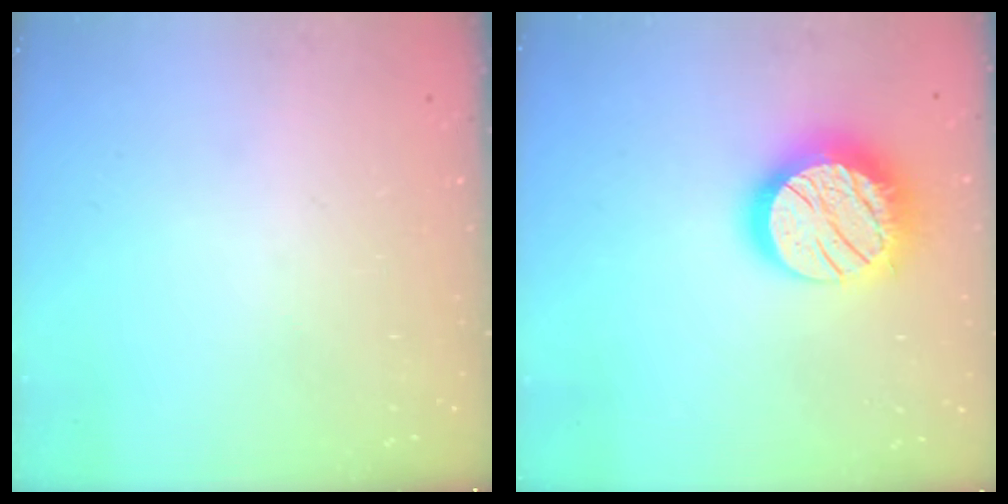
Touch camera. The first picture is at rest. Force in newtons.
{"total": 19.0, "press": 18.9, "slide": 0.9}